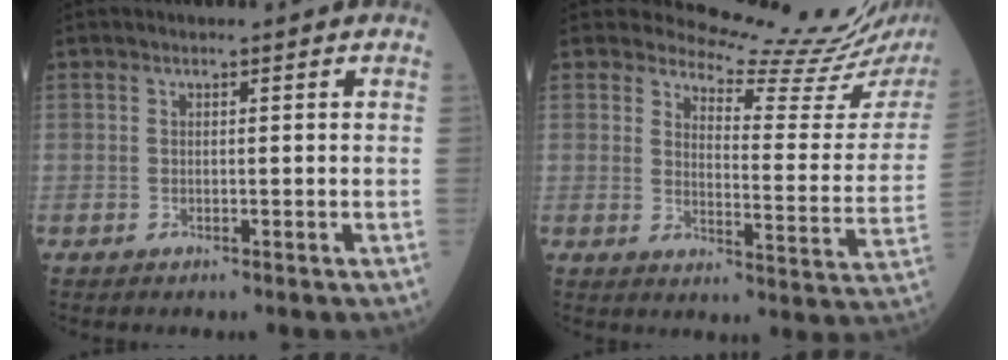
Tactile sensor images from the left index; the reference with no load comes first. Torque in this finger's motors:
{"motor_torque": [0.94, -1.20, 0.28, 0.01]}